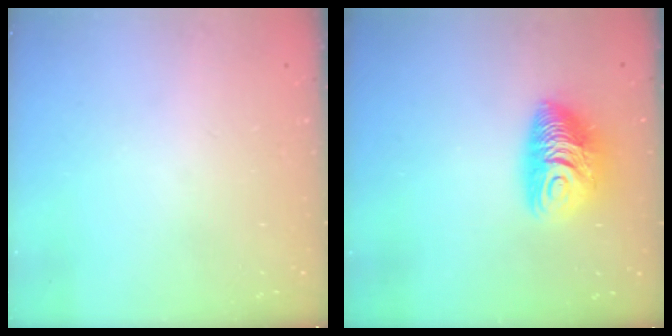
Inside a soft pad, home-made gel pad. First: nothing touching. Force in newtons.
{"total": 10.8, "press": 10.7, "slide": 1.1}